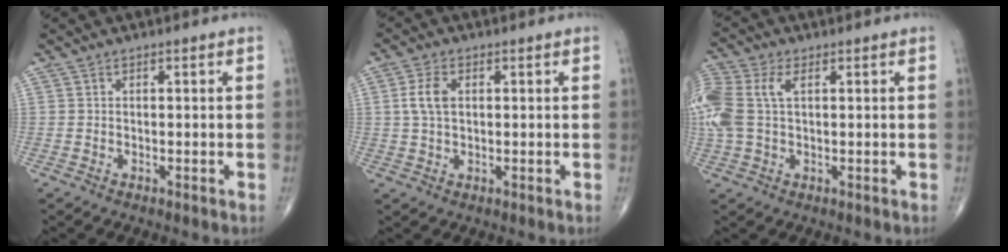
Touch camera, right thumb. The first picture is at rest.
{"total": 4.7, "force": [0.9, 2.8, 3.7], "torque": [-0.083, 0.005, 0.015]}
{"total": 10.9, "force": [2.2, 6.4, 8.6], "torque": [-0.245, 0.027, 0.047]}